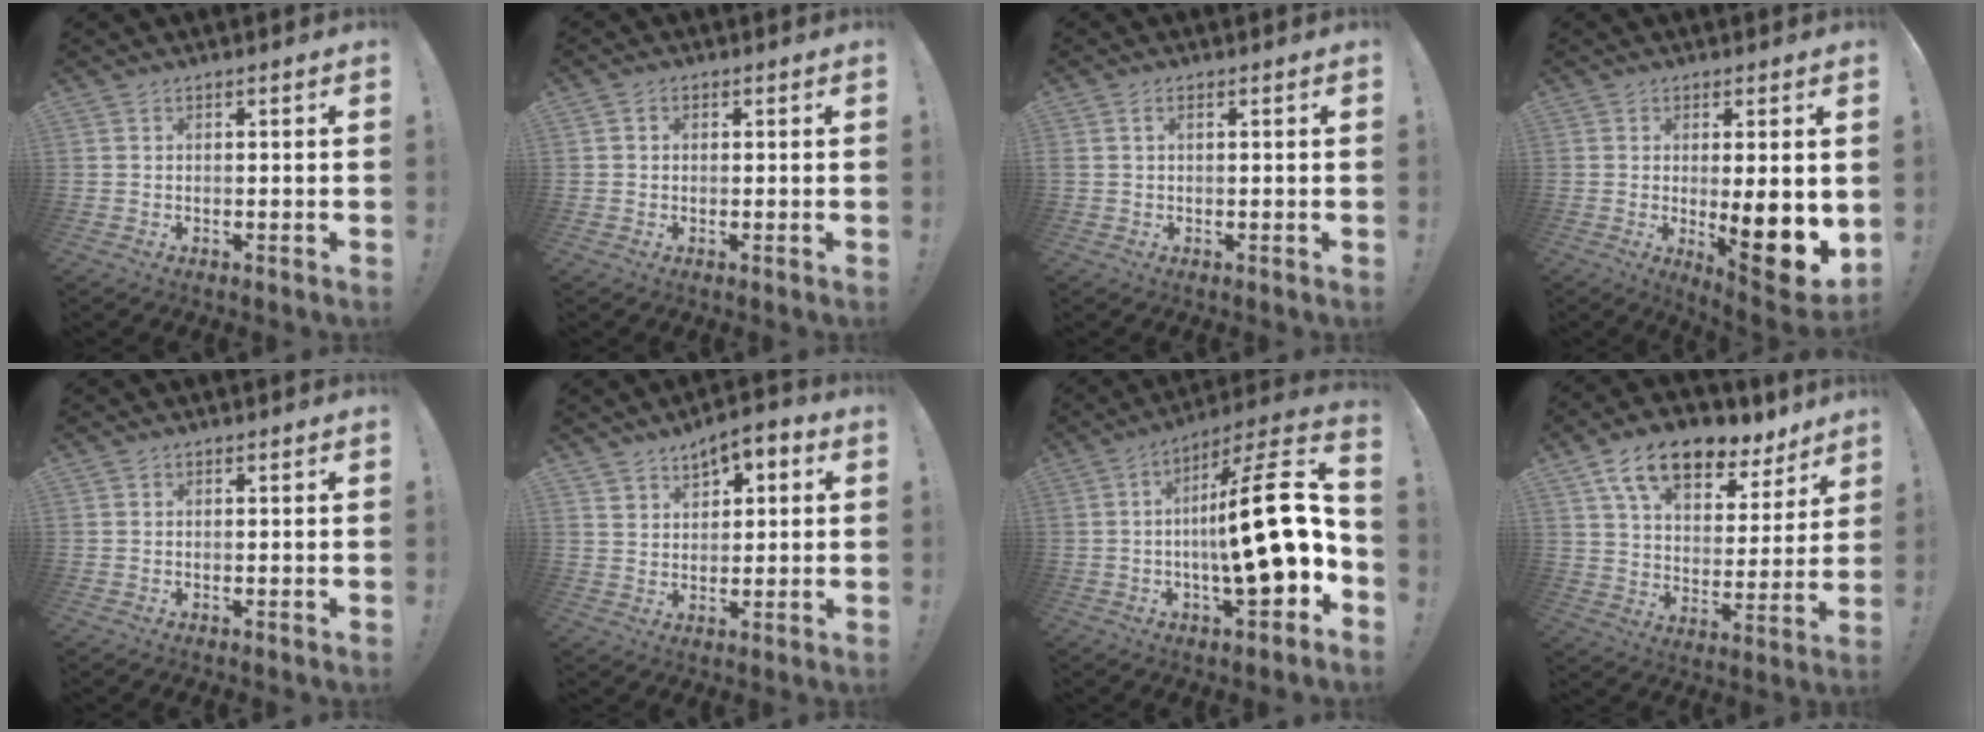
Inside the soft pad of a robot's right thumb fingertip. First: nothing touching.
{"total": 1.4, "force": [0.1, 1.3, 0.5], "torque": [-0.004, 0.002, -0.001]}
{"total": 1.4, "force": [0.4, 0.5, 1.2], "torque": [-0.028, 0.004, 0.008]}
{"total": 13.1, "force": [-1.2, 3.1, 12.7], "torque": [-0.159, -0.024, -0.012]}
{"total": 0.0}
{"total": 6.4, "force": [3.8, 4.2, 2.9], "torque": [-0.040, -0.018, 0.070]}
{"total": 21.9, "force": [-1.4, 4.7, 21.4], "torque": [-0.343, 0.003, -0.029]}
{"total": 15.6, "force": [10.4, 7.9, 8.5], "torque": [-0.138, -0.063, 0.184]}